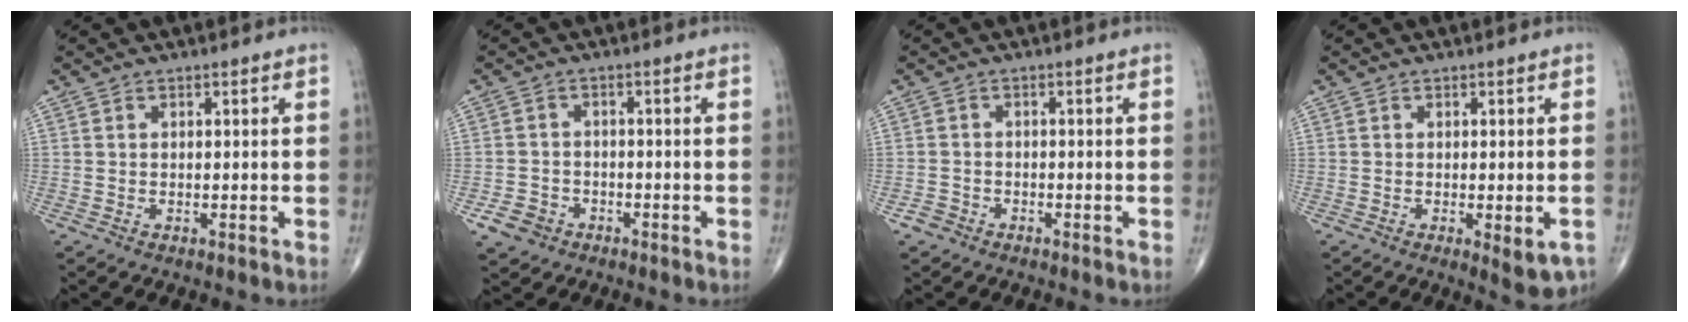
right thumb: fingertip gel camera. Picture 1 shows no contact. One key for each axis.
{"total": 4.3, "fx": -2.3, "fy": 3.5, "fz": 1.2, "tx": -0.014, "ty": 0.013, "tz": -0.037}
{"total": 1.9, "fx": -1.3, "fy": 1.4, "fz": 0.1, "tx": -0.002, "ty": 0.006, "tz": -0.028}
{"total": 5.1, "fx": -1.8, "fy": 1.7, "fz": 4.5, "tx": -0.050, "ty": -0.006, "tz": -0.017}